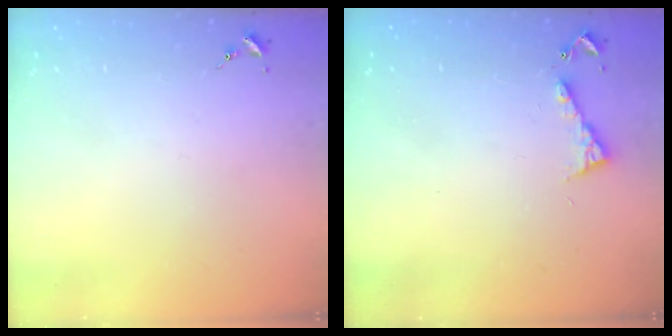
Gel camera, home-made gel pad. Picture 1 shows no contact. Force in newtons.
{"total": 6.7, "press": 6.7, "slide": 0.8}